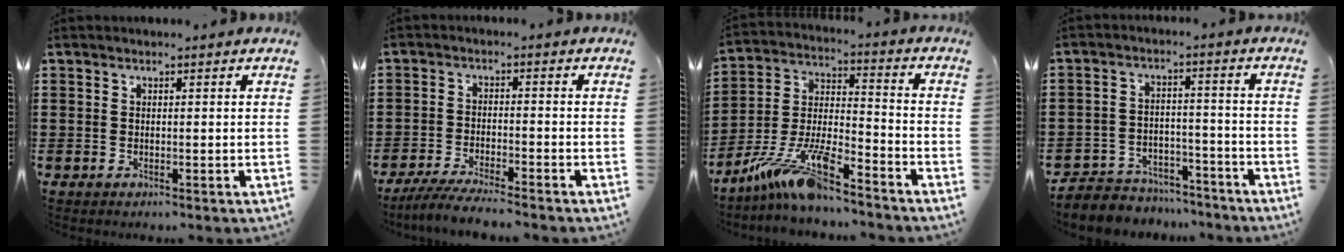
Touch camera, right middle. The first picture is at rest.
{"total": 4.5, "force": [-4.2, 0.0, 1.7], "torque": [-0.043, -0.013, -0.084]}
{"total": 12.1, "force": [-9.7, 1.9, 7.0], "torque": [-0.148, 0.013, -0.192]}
{"total": 4.9, "force": [-4.6, 1.4, 0.0], "torque": [-0.011, 0.009, -0.100]}